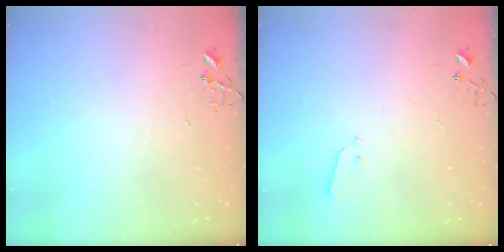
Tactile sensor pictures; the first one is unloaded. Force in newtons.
{"total": 3.1, "press": 3.0, "slide": 0.9}